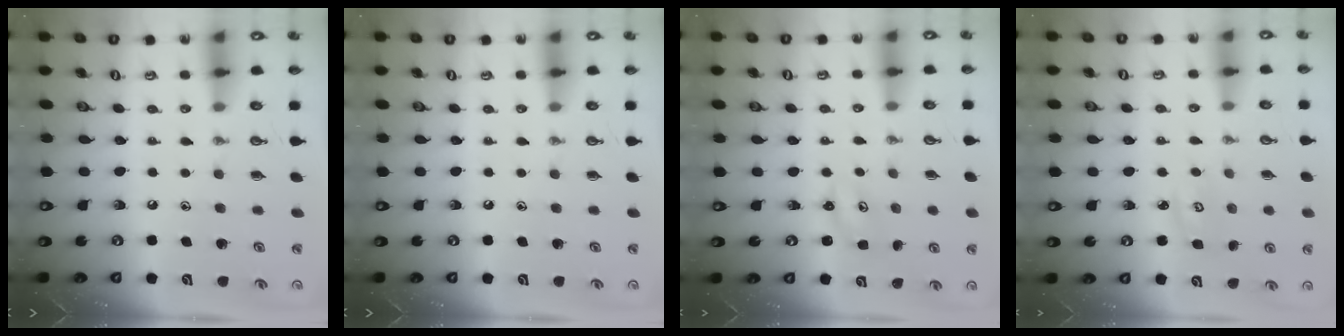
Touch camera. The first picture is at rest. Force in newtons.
{"total": 0.0}
{"total": 2.4, "press": 2.4, "slide": 0.2}
{"total": 3.5, "press": 3.5, "slide": 0.4}